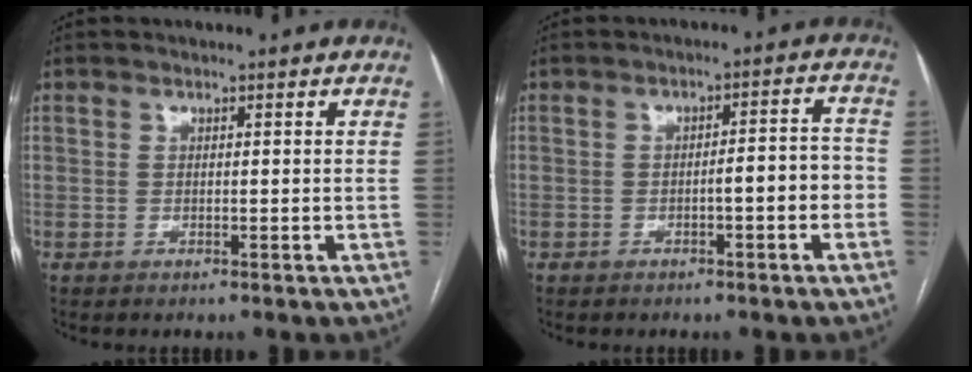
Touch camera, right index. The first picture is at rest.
{"total": 4.3, "force": [-1.6, 0.9, 4.0], "torque": [-0.053, 0.022, -0.020]}